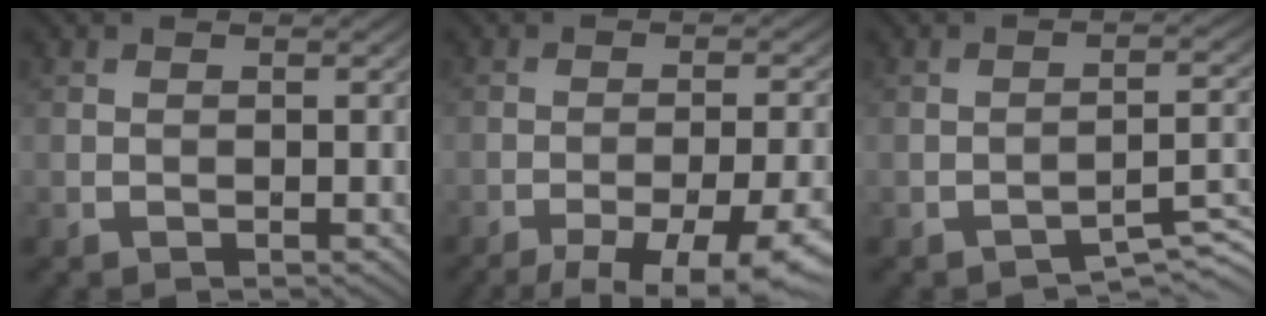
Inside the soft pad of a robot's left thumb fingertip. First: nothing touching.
{"total": 13.8, "force": [-9.9, 3.7, 8.9], "torque": [-0.120, -0.007, -0.121]}
{"total": 4.0, "force": [-3.4, 0.7, 2.0], "torque": [-0.022, 0.011, -0.052]}